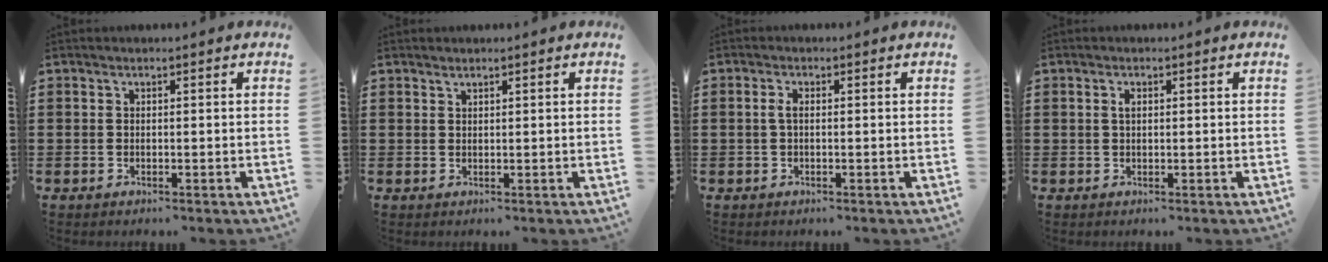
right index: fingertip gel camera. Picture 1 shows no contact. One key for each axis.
{"total": 0.7, "fx": 0.6, "fy": 0.3, "fz": 0.1, "tx": -0.002, "ty": 0.001, "tz": 0.013}
{"total": 1.7, "fx": -0.1, "fy": 0.7, "fz": 1.6, "tx": -0.038, "ty": 0.000, "tz": -0.005}
{"total": 1.2, "fx": 0.3, "fy": 0.6, "fz": 0.9, "tx": -0.021, "ty": 0.003, "tz": 0.005}